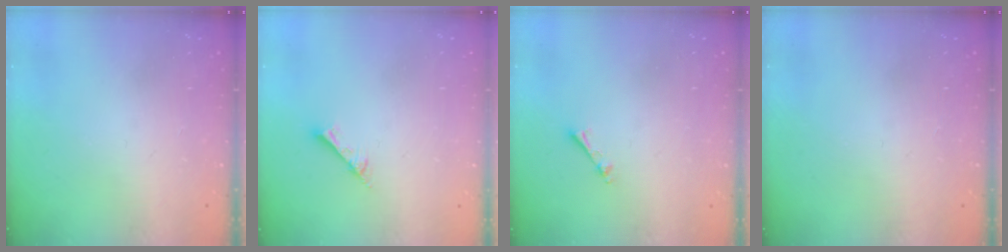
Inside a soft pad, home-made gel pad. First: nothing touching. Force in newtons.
{"total": 2.7, "press": 2.7, "slide": 0.2}
{"total": 1.3, "press": 1.3, "slide": 0.3}
{"total": 0.0}